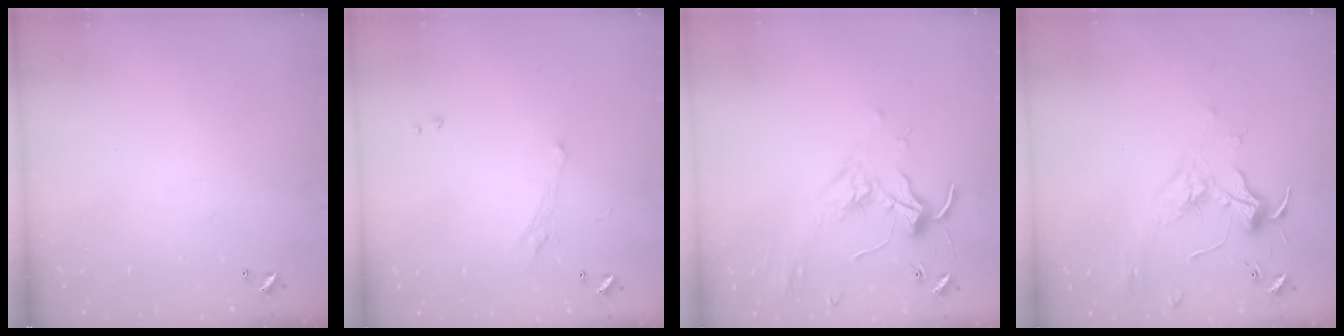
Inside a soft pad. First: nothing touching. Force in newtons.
{"total": 2.0, "press": 1.9, "slide": 0.7}
{"total": 1.6, "press": 1.6, "slide": 0.4}
{"total": 1.9, "press": 1.7, "slide": 0.8}